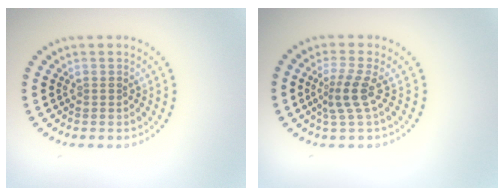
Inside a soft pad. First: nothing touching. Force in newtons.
{"total": 2.6, "press": 1.8, "slide": 1.8}